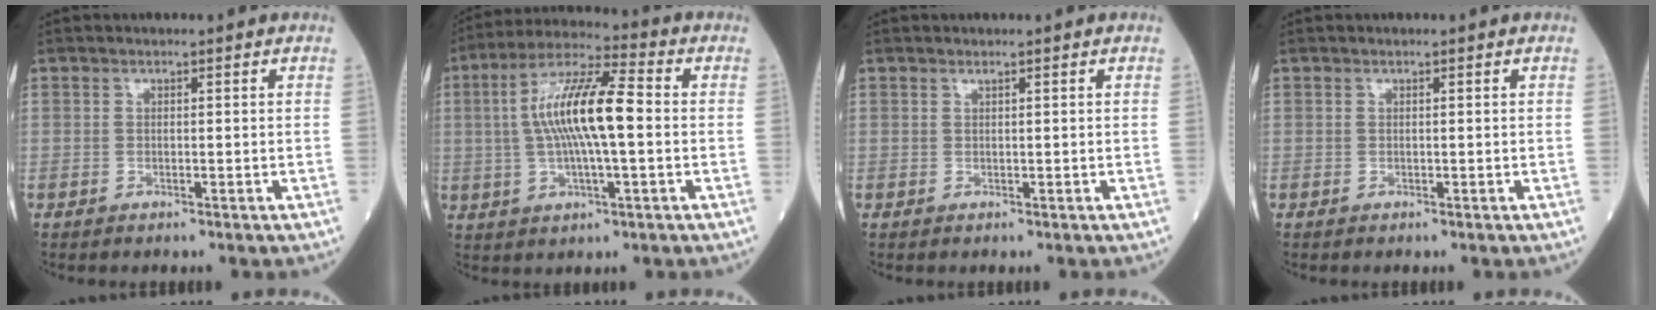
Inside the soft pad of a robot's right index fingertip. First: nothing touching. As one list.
[{"total": 12.8, "force": [0.4, 2.3, 12.6], "torque": [-0.243, 0.018, 0.003]}, {"total": 0.0}, {"total": 0.0}]